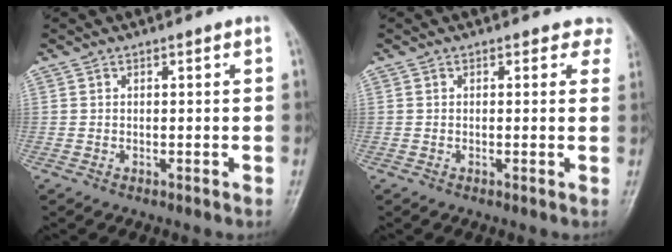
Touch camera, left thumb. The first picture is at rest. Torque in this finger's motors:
{"motor_torque": [0.10, 0.14, 0.00, -0.22, 0.02]}